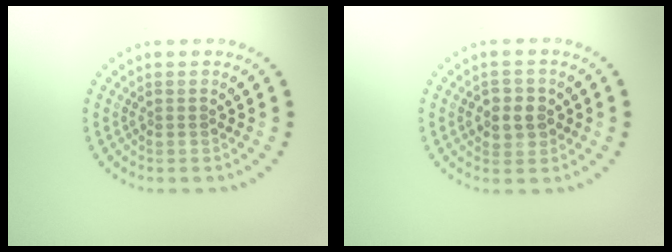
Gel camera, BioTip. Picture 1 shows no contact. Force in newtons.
{"total": 2.5, "press": 2.4, "slide": 0.7}